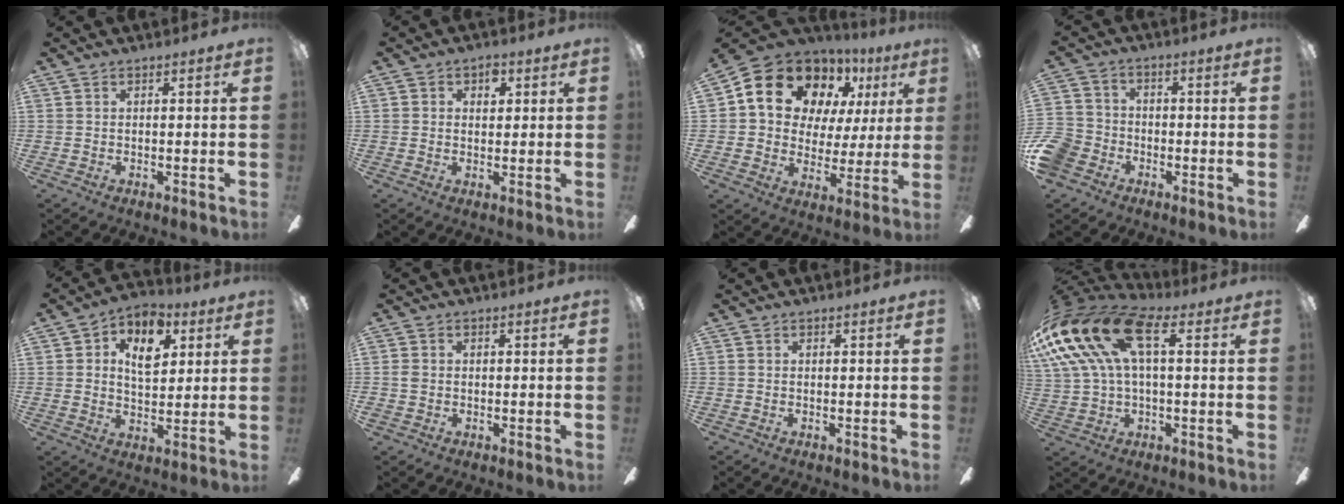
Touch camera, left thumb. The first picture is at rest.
{"total": 3.5, "force": [1.4, 2.5, 2.0], "torque": [-0.009, -0.003, 0.017]}
{"total": 16.5, "force": [8.6, 11.8, 7.6], "torque": [-0.139, -0.032, 0.163]}
{"total": 7.9, "force": [-4.1, 6.1, 3.0], "torque": [-0.083, 0.033, -0.079]}
{"total": 9.9, "force": [3.7, 6.4, 6.6], "torque": [-0.090, 0.000, 0.061]}
{"total": 1.5, "force": [-0.4, 1.2, 0.7], "torque": [-0.014, 0.006, -0.009]}
{"total": 0.0}
{"total": 21.0, "force": [5.3, 11.8, 16.5], "torque": [-0.348, -0.003, 0.094]}